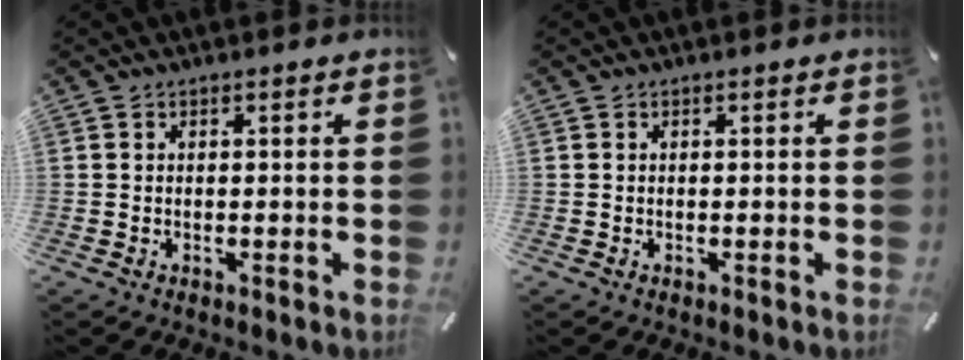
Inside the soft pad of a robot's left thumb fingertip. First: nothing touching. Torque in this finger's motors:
{"motor_torque": [-0.02, 0.01, -0.02, 0.01, 0.00]}